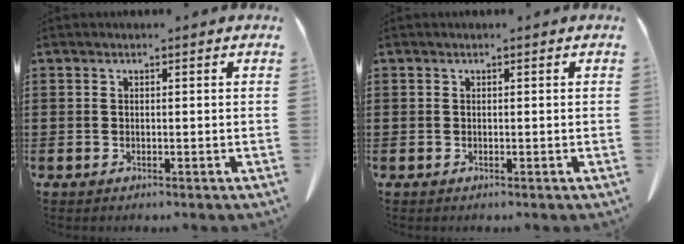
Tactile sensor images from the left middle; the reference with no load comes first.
{"total": 0.0}